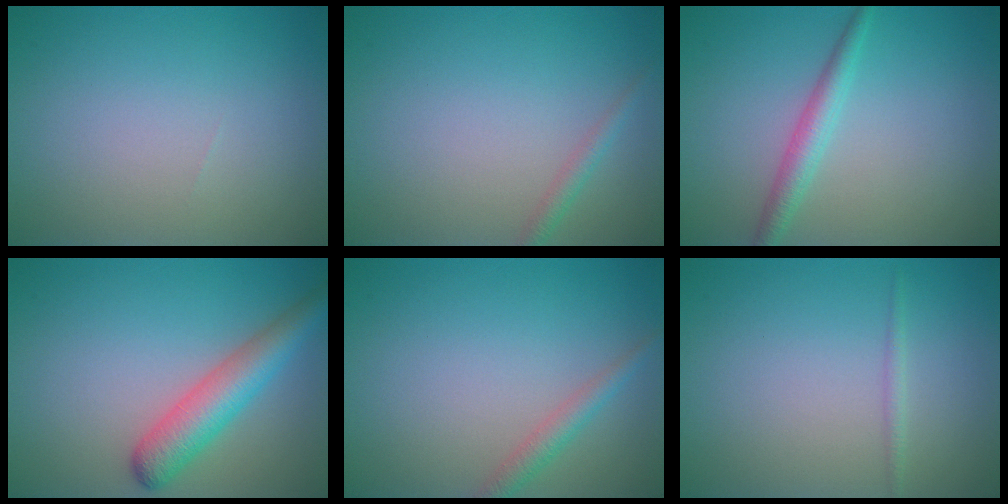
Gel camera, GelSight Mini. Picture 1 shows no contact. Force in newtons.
{"total": 1.2, "press": 1.2, "slide": 0.1}
{"total": 2.4, "press": 2.4, "slide": 0.1}
{"total": 4.7, "press": 4.7, "slide": 0.2}
{"total": 1.8, "press": 1.8, "slide": 0.1}
{"total": 0.8, "press": 0.8, "slide": 0.1}